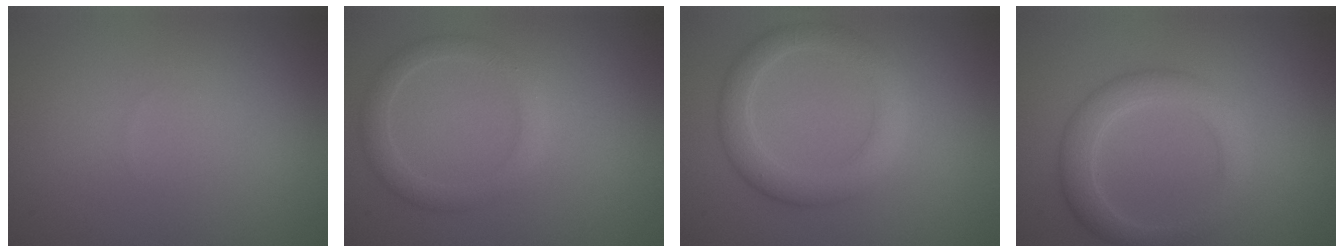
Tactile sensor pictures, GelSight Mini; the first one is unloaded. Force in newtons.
{"total": 2.4, "press": 2.4, "slide": 0.1}
{"total": 3.6, "press": 3.6, "slide": 0.1}
{"total": 3.5, "press": 3.5, "slide": 0.2}